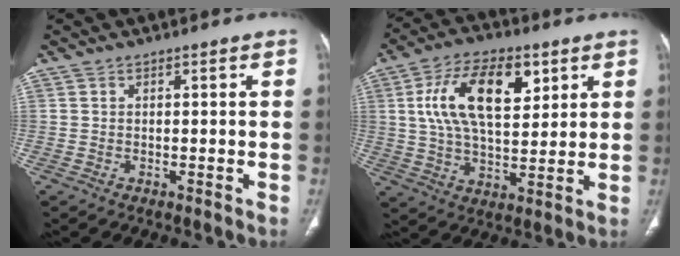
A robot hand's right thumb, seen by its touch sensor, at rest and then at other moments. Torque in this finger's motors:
{"motor_torque": [-0.79, 1.75, 1.70, 0.52, 0.25]}